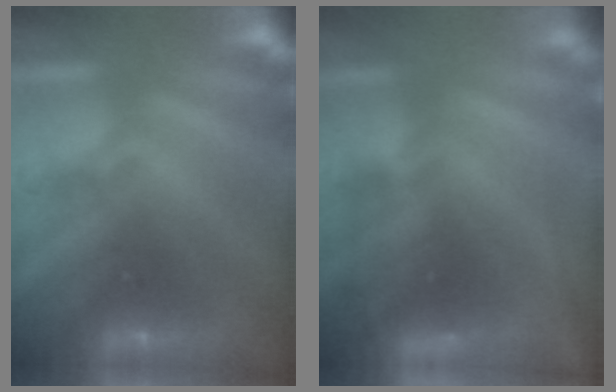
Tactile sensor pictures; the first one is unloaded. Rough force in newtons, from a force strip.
{"total": 4.6}